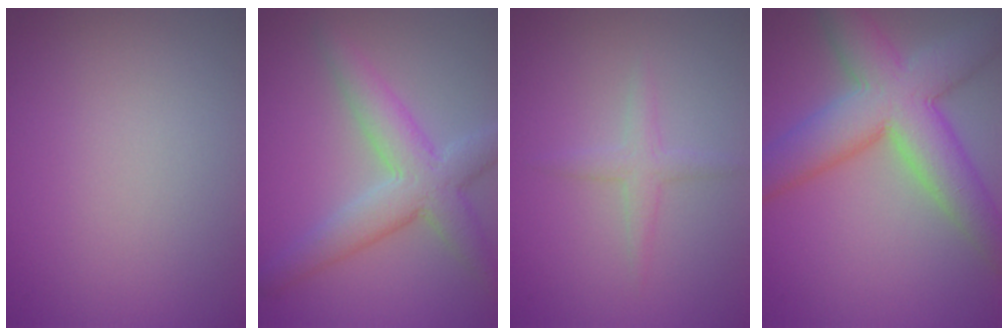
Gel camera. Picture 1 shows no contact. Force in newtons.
{"total": 5.4, "press": 5.4, "slide": 0.4}
{"total": 1.6, "press": 1.6, "slide": 0.0}
{"total": 9.3, "press": 9.3, "slide": 0.6}